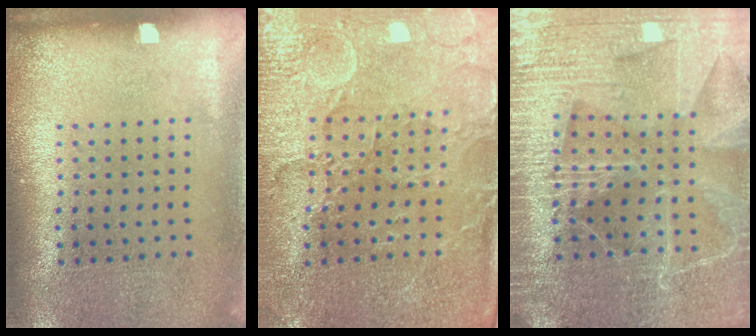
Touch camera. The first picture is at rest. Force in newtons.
{"total": 3.5, "press": 3.2, "slide": 1.3}
{"total": 4.4, "press": 4.2, "slide": 1.5}